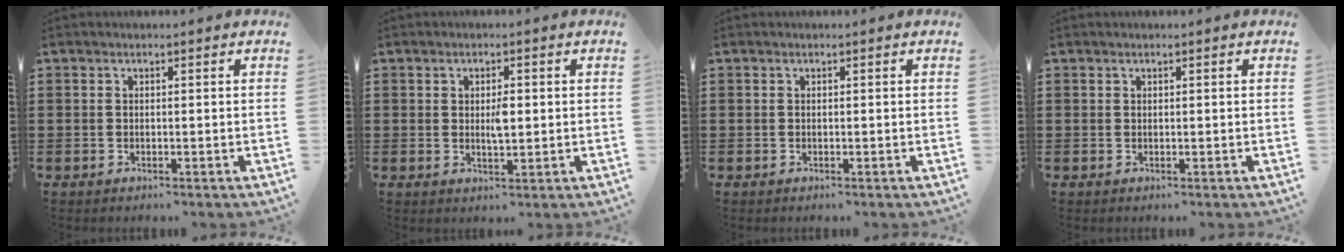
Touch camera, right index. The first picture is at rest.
{"total": 2.8, "force": [0.3, 0.9, 2.7], "torque": [-0.046, -0.003, 0.002]}
{"total": 0.0}
{"total": 0.0}